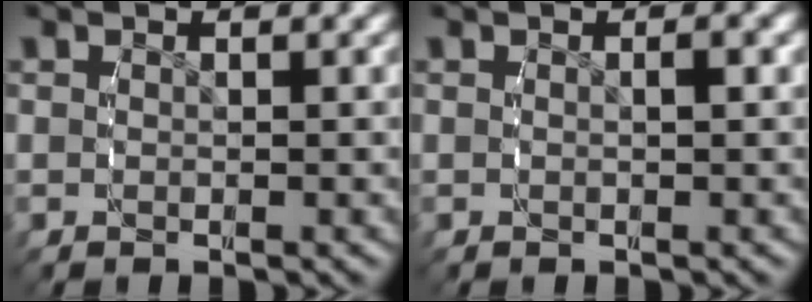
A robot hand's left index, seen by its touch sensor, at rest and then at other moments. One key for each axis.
{"total": 0.6, "fx": -0.1, "fy": 0.0, "fz": 0.6, "tx": -0.010, "ty": 0.002, "tz": -0.001}